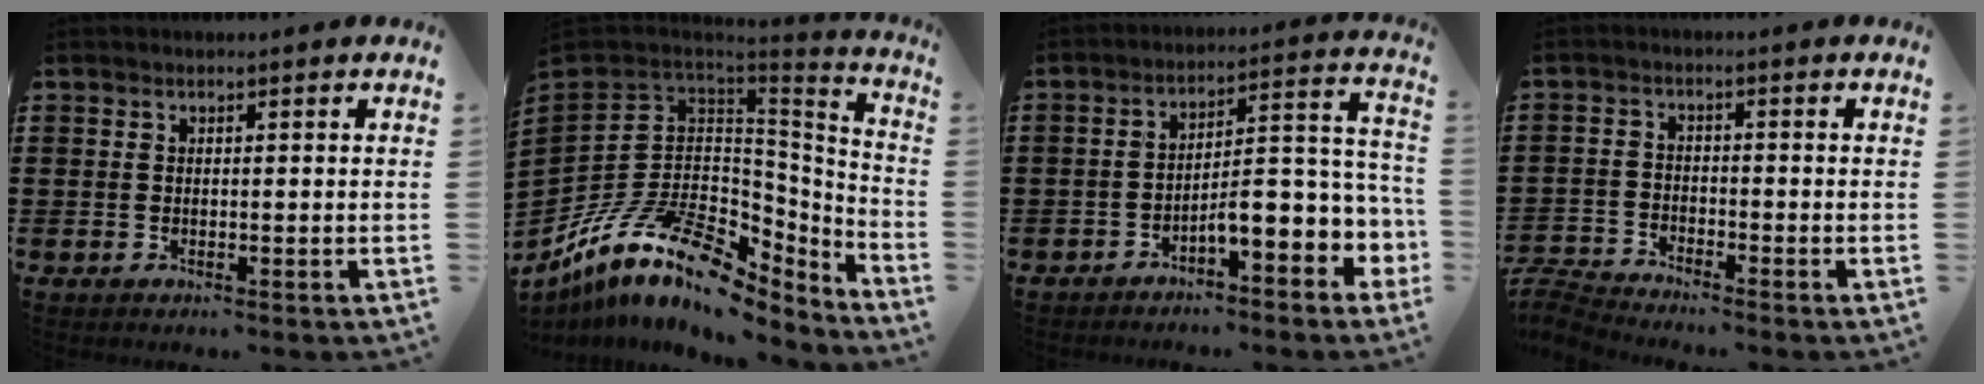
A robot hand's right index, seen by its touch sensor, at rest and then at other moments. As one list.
[{"total": 15.9, "force": [-8.4, 9.0, 10.1], "torque": [-0.224, 0.023, -0.149]}, {"total": 7.5, "force": [-3.4, 2.7, 6.1], "torque": [-0.090, -0.024, -0.067]}, {"total": 3.6, "force": [-3.5, -0.1, 0.2], "torque": [-0.023, -0.009, -0.078]}]